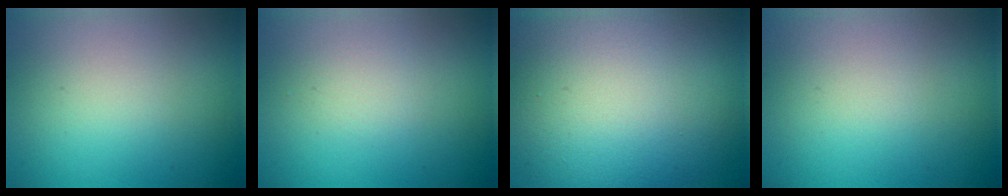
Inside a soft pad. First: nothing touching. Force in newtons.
{"total": 1.3, "press": 1.3, "slide": 0.0}
{"total": 15.4, "press": 15.4, "slide": 0.5}
{"total": 0.0}